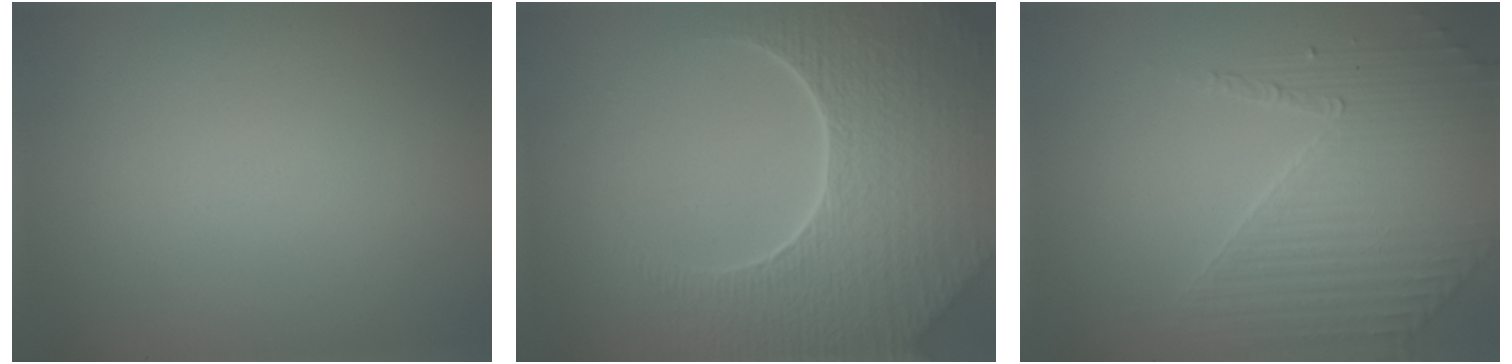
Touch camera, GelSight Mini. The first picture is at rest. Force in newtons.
{"total": 9.3, "press": 6.7, "slide": 6.5}
{"total": 3.8, "press": 3.6, "slide": 1.1}